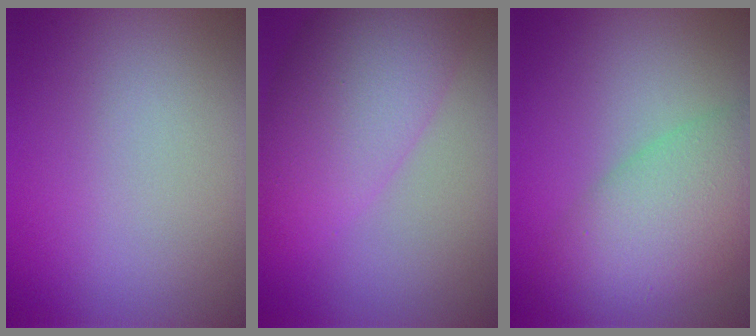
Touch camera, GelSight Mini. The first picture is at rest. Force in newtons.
{"total": 7.8, "press": 7.7, "slide": 0.3}
{"total": 7.6, "press": 7.6, "slide": 0.4}